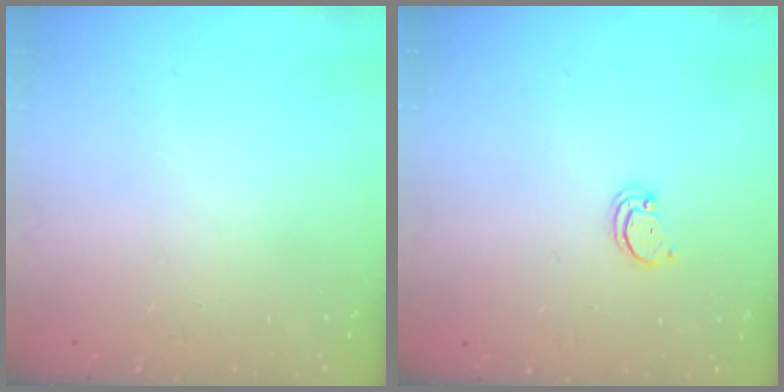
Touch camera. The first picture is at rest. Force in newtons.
{"total": 1.5, "press": 1.5, "slide": 0.1}